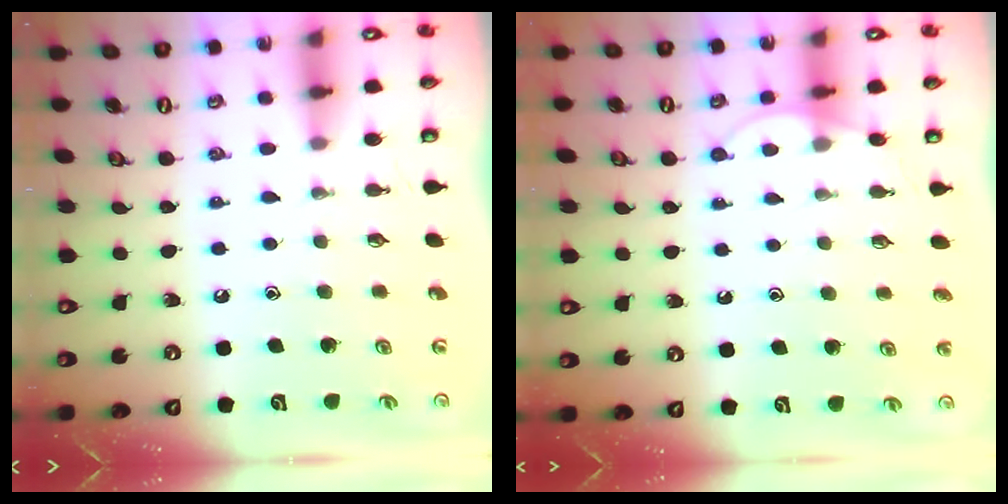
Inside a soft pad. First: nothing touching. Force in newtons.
{"total": 5.2, "press": 5.2, "slide": 0.5}